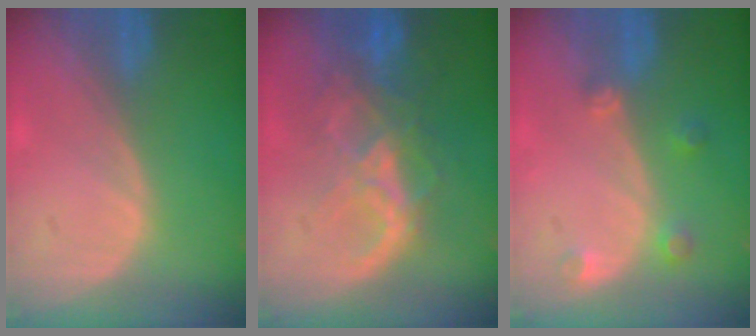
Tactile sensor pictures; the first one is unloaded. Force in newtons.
{"total": 8.9, "press": 7.6, "slide": 4.8}
{"total": 2.7, "press": 2.6, "slide": 0.4}